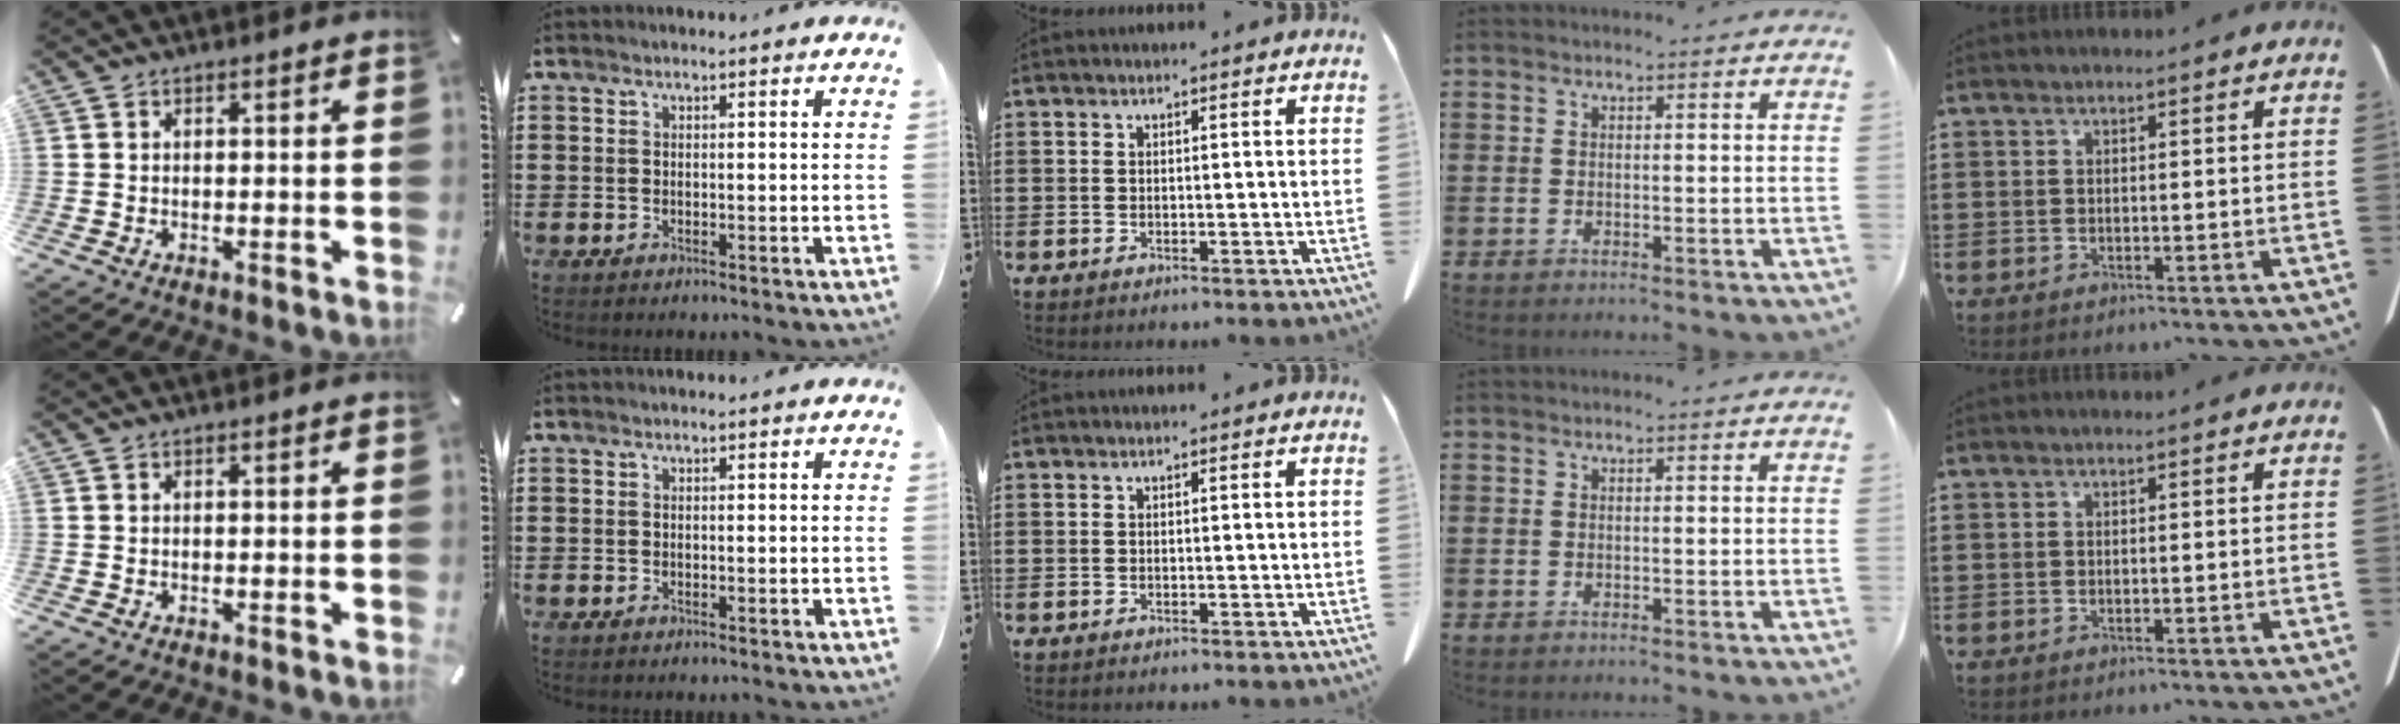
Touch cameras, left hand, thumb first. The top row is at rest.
{}